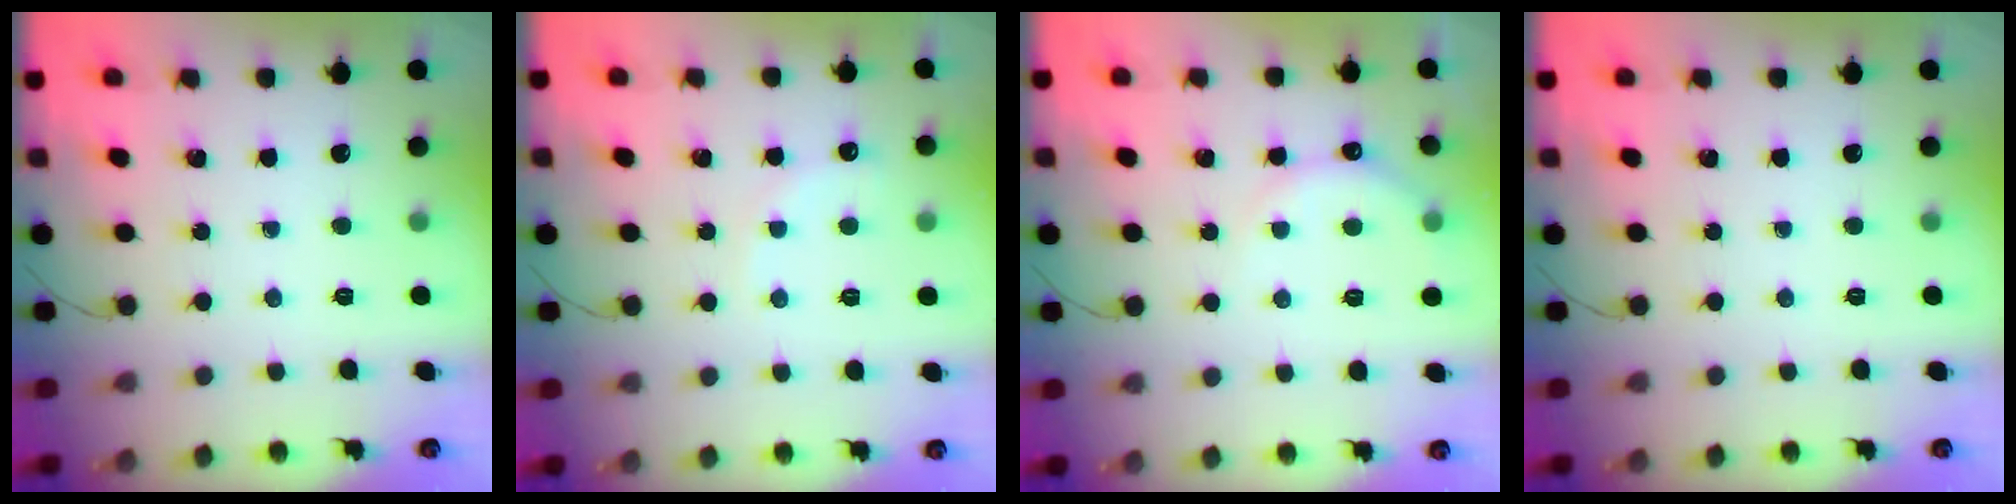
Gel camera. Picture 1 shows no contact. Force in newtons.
{"total": 4.5, "press": 4.3, "slide": 1.4}
{"total": 6.9, "press": 6.8, "slide": 1.4}
{"total": 0.0}